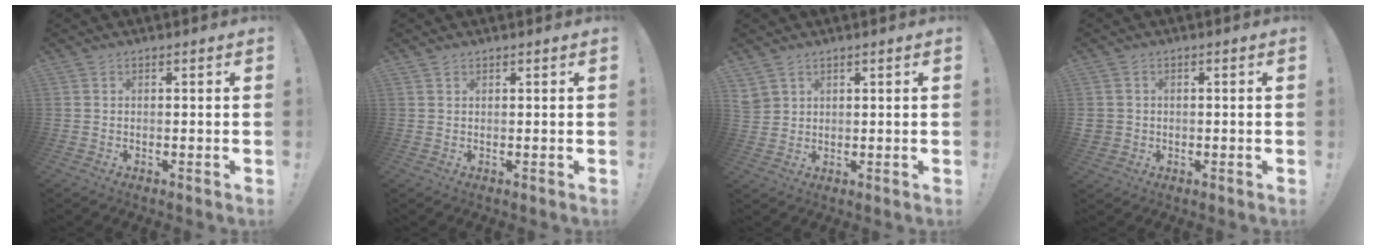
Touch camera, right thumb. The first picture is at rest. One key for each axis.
{"total": 0.7, "fx": 0.6, "fy": 0.2, "fz": 0.2, "tx": 0.003, "ty": -0.004, "tz": 0.011}
{"total": 3.9, "fx": 2.7, "fy": 2.7, "fz": 0.9, "tx": -0.014, "ty": -0.014, "tz": 0.052}
{"total": 2.8, "fx": 0.2, "fy": 2.7, "fz": 0.9, "tx": -0.013, "ty": 0.002, "tz": 0.005}